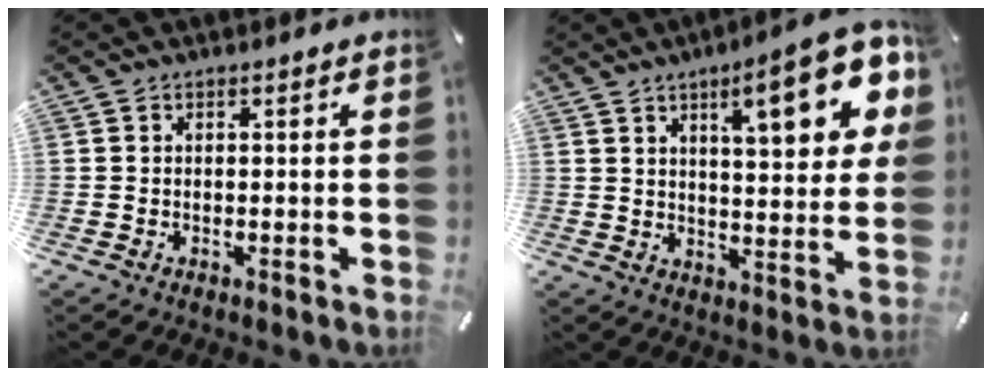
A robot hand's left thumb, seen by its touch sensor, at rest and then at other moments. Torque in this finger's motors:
{"motor_torque": [2.50, 2.51, 1.60, -1.17, 0.22]}